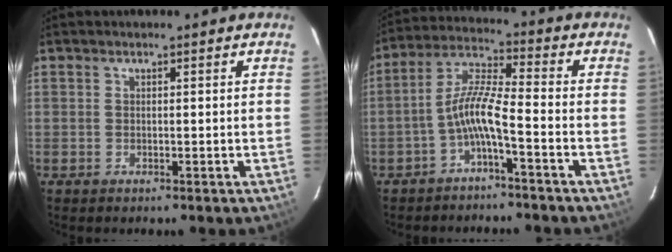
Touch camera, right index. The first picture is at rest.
{"total": 6.9, "force": [-3.3, 0.5, 6.0], "torque": [-0.141, 0.017, -0.064]}